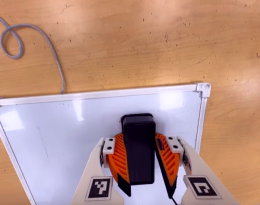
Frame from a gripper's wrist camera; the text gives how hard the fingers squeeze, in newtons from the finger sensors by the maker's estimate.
{"total": 15.1, "left": 18.0, "right": 12.2}